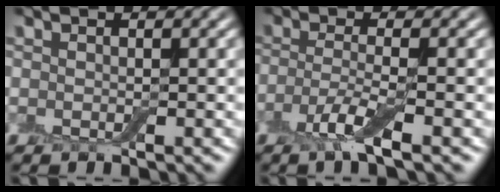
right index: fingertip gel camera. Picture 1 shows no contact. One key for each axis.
{"total": 3.2, "fx": -1.5, "fy": 0.5, "fz": 2.8, "tx": -0.059, "ty": -0.007, "tz": -0.038}